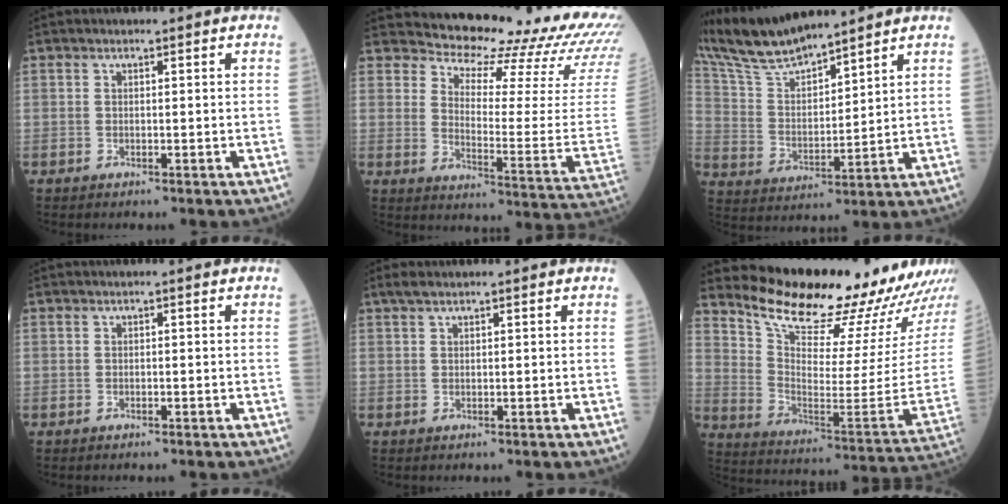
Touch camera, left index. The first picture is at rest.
{"total": 21.0, "force": [20.4, 1.8, 4.9], "torque": [-0.079, -0.136, 0.227]}
{"total": 12.9, "force": [11.9, 1.0, 4.9], "torque": [-0.113, 0.013, 0.236]}
{"total": 0.0}
{"total": 1.9, "force": [1.5, 0.4, 1.1], "torque": [-0.021, 0.017, 0.028]}
{"total": 22.8, "force": [21.2, 1.2, 8.3], "torque": [-0.151, -0.110, 0.303]}